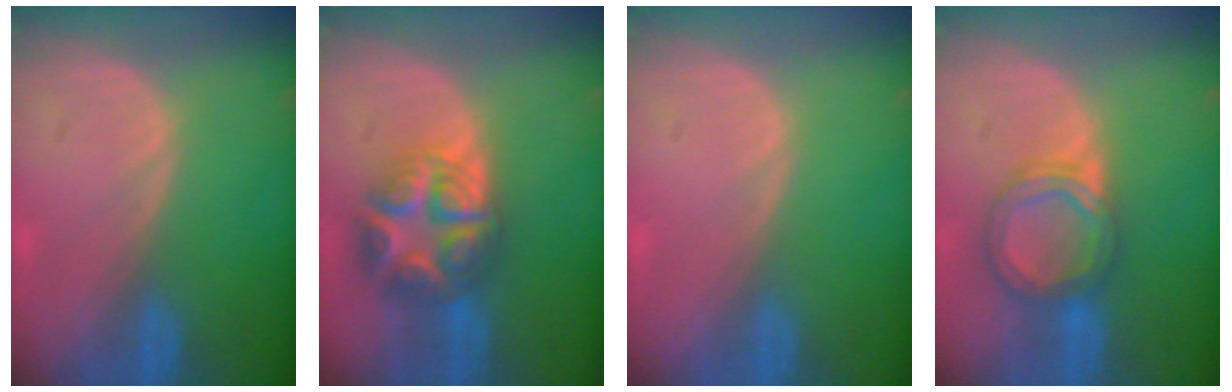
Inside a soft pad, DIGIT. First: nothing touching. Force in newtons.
{"total": 8.3, "press": 8.3, "slide": 0.4}
{"total": 0.0}
{"total": 6.3, "press": 5.7, "slide": 2.5}